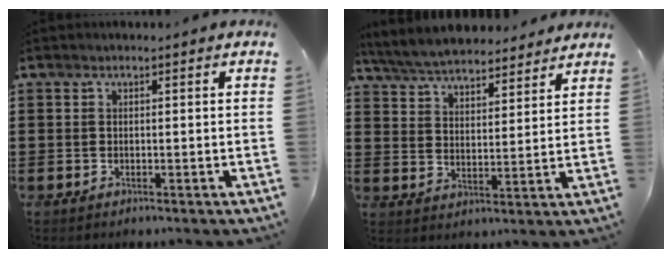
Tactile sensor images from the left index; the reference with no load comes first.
{"total": 5.8, "force": [5.7, 0.6, 1.1], "torque": [-0.048, -0.026, 0.101]}